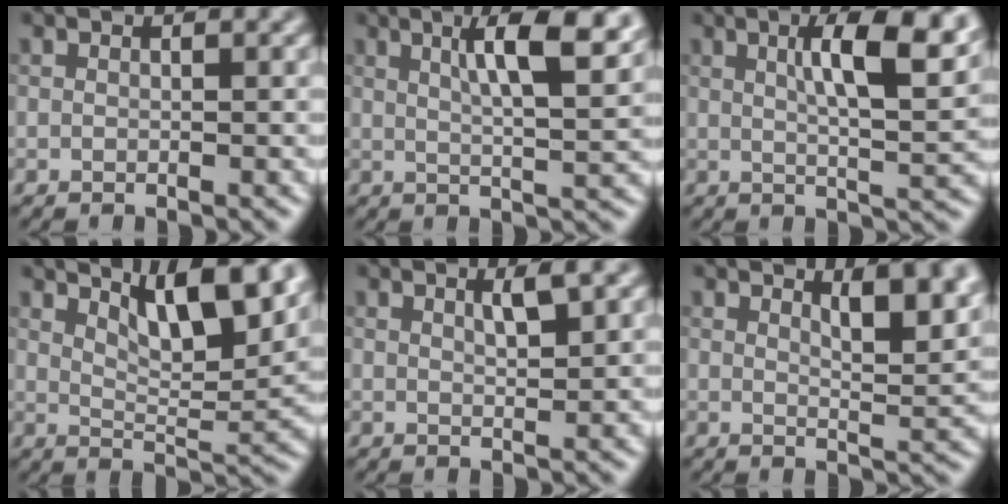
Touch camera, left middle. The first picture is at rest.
{"total": 7.7, "force": [3.3, 1.8, 6.7], "torque": [-0.088, 0.008, 0.052]}
{"total": 8.1, "force": [2.9, 2.0, 7.3], "torque": [-0.103, 0.006, 0.045]}
{"total": 7.6, "force": [4.4, 2.1, 5.9], "torque": [-0.094, -0.002, 0.077]}
{"total": 2.0, "force": [1.1, 0.4, 1.7], "torque": [-0.028, 0.001, 0.017]}
{"total": 5.2, "force": [2.8, 1.7, 4.0], "torque": [-0.051, -0.002, 0.040]}